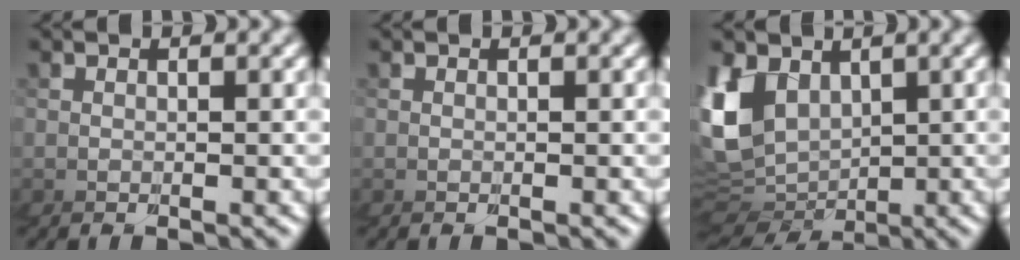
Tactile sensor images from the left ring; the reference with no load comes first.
{"total": 0.0}
{"total": 4.3, "force": [1.3, 4.1, 0.0], "torque": [-0.043, 0.002, 0.014]}